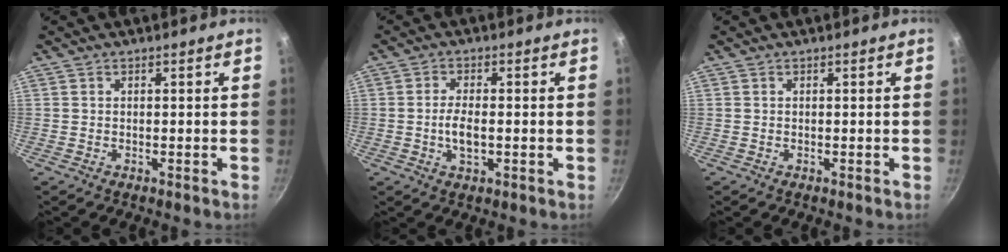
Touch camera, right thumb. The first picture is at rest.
{"total": 4.4, "force": [-0.6, 1.9, 3.9], "torque": [-0.077, 0.003, -0.015]}
{"total": 0.0}